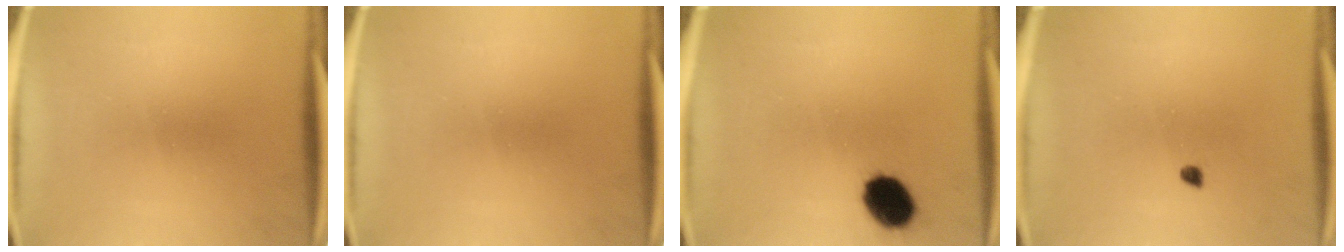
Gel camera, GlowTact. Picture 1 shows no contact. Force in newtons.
{"total": 0.0}
{"total": 9.4}
{"total": 1.0}